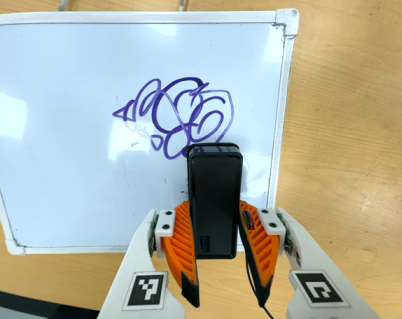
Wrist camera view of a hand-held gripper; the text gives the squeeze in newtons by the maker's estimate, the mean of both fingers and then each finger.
{"total": 5.2, "left": 3.7, "right": 6.8}